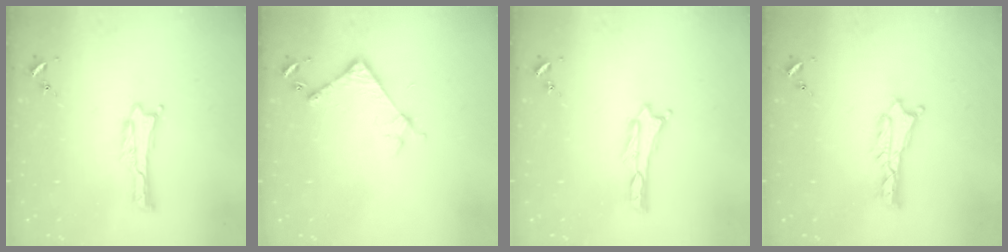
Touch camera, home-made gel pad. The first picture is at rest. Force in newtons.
{"total": 4.4, "press": 4.4, "slide": 0.4}
{"total": 0.0}
{"total": 1.8, "press": 1.7, "slide": 0.2}